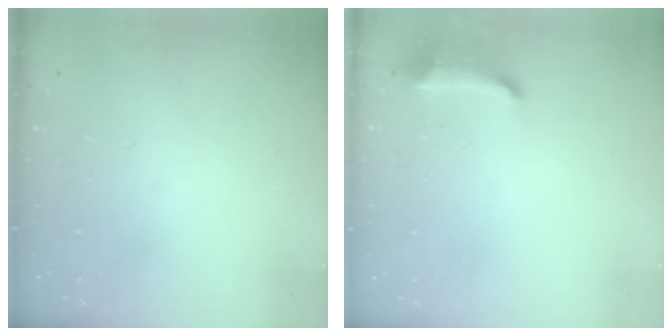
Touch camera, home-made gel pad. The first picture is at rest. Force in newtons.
{"total": 10.1, "press": 9.0, "slide": 4.6}